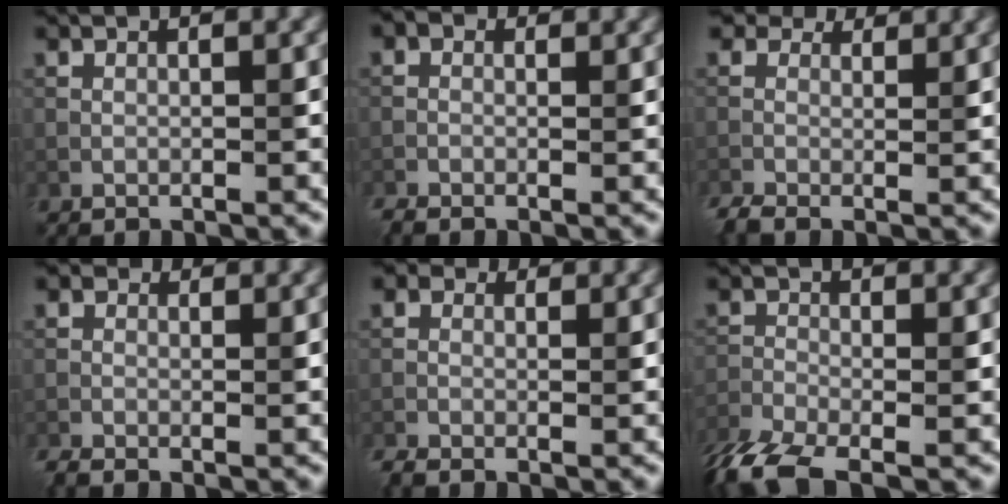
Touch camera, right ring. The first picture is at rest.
{"total": 2.3, "force": [-0.7, 1.6, 1.5], "torque": [-0.026, 0.000, -0.010]}
{"total": 4.4, "force": [2.0, 2.8, 2.7], "torque": [-0.059, 0.000, 0.023]}
{"total": 2.2, "force": [-0.5, 1.5, 1.5], "torque": [-0.029, -0.004, -0.012]}
{"total": 2.9, "force": [-0.3, 2.1, 1.9], "torque": [-0.035, 0.001, -0.007]}
{"total": 7.0, "force": [-5.0, 2.3, 4.4], "torque": [-0.096, -0.023, -0.101]}